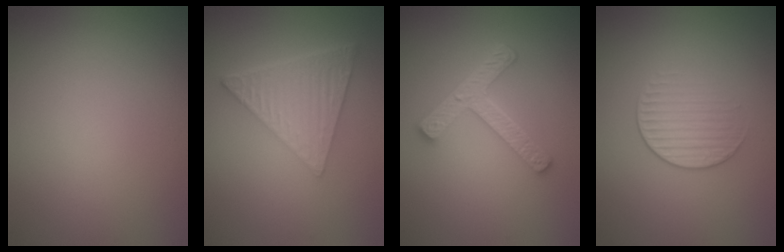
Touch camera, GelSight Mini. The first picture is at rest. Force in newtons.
{"total": 6.2, "press": 4.2, "slide": 4.6}
{"total": 4.4, "press": 3.4, "slide": 2.8}
{"total": 1.7, "press": 1.1, "slide": 1.3}